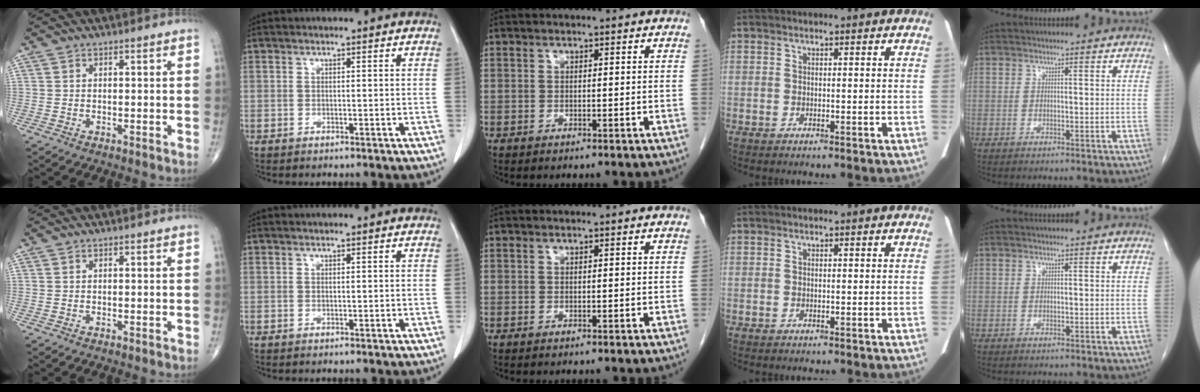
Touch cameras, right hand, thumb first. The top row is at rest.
{}